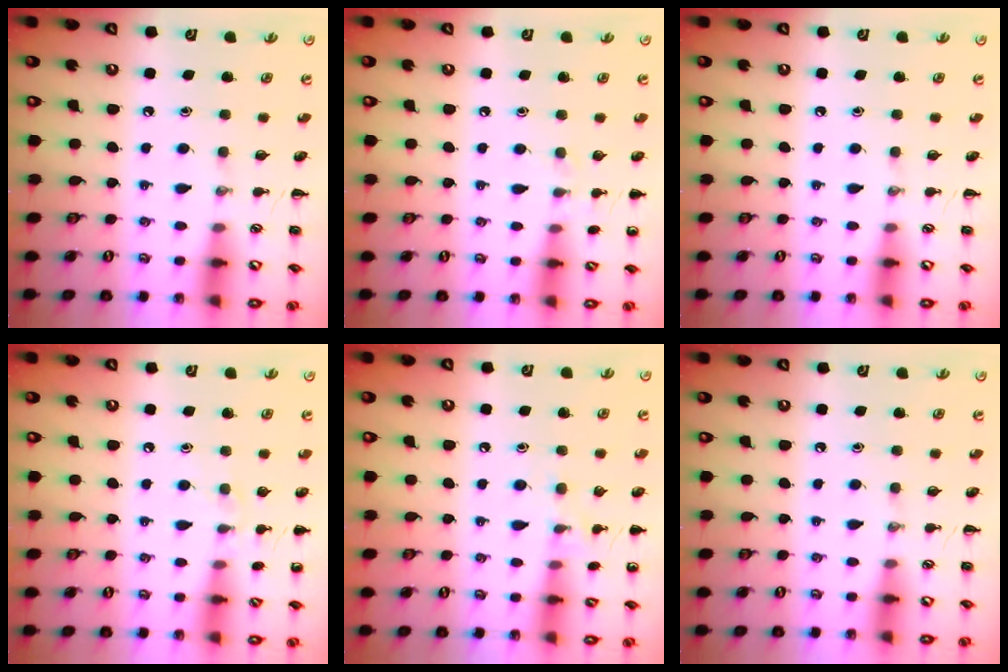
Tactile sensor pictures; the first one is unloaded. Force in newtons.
{"total": 4.5, "press": 4.3, "slide": 1.5}
{"total": 0.0}
{"total": 5.9, "press": 5.6, "slide": 1.8}
{"total": 7.4, "press": 7.2, "slide": 1.6}
{"total": 0.0}